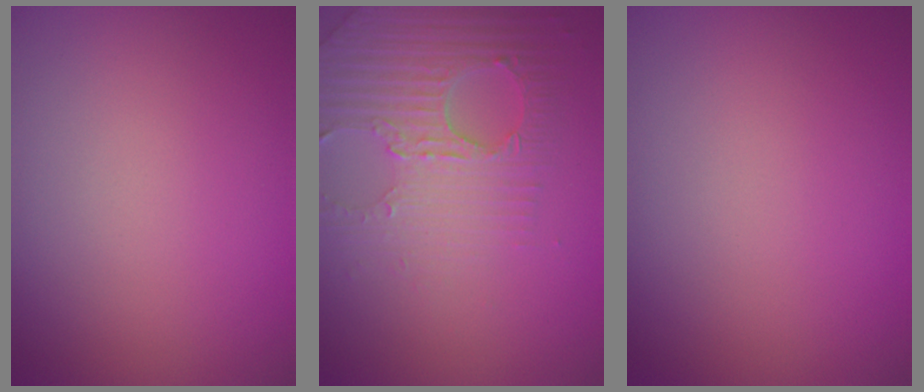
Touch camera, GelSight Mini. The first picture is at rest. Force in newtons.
{"total": 4.0, "press": 3.8, "slide": 1.2}
{"total": 0.0}